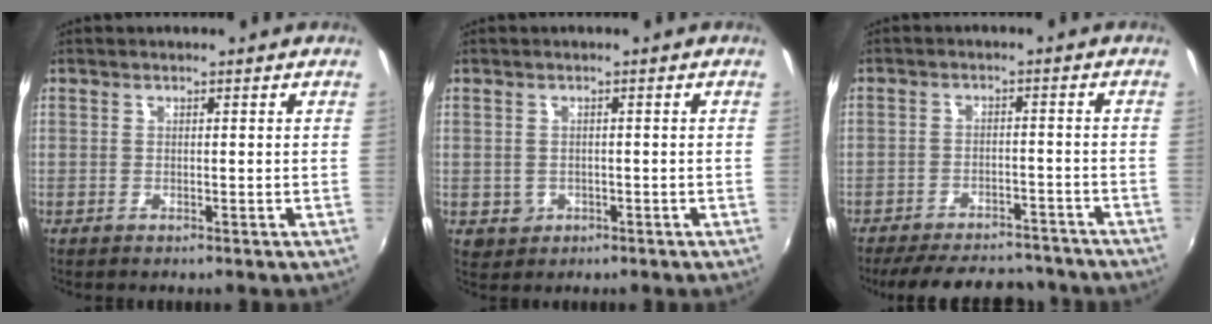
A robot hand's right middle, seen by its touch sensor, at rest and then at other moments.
{"total": 2.8, "force": [-0.6, 2.6, 0.8], "torque": [-0.017, -0.002, -0.003]}
{"total": 16.2, "force": [-13.8, 5.7, 6.2], "torque": [-0.139, 0.015, -0.177]}